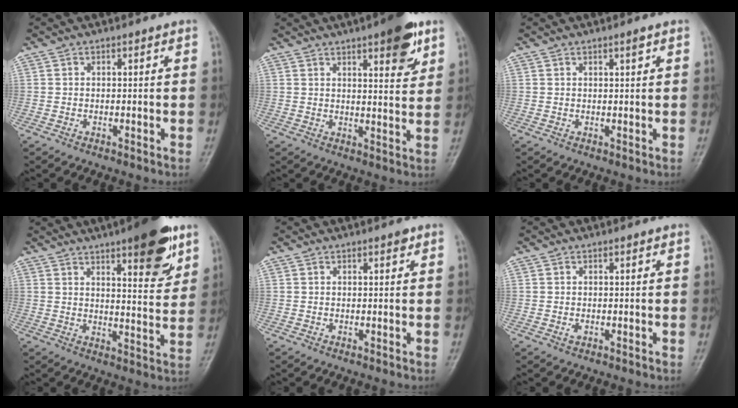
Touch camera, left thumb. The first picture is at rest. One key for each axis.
{"total": 9.1, "fx": 5.1, "fy": 2.6, "fz": 7.0, "tx": -0.078, "ty": -0.025, "tz": 0.066}
{"total": 1.2, "fx": 0.7, "fy": 0.2, "fz": 0.9, "tx": -0.014, "ty": -0.003, "tz": 0.012}
{"total": 13.1, "fx": 7.8, "fy": 3.7, "fz": 9.8, "tx": -0.107, "ty": -0.041, "tz": 0.106}
{"total": 1.1, "fx": 0.7, "fy": 0.4, "fz": 0.7, "tx": -0.007, "ty": -0.002, "tz": 0.008}
{"total": 1.0, "fx": 0.1, "fy": 0.6, "fz": 0.8, "tx": -0.010, "ty": -0.001, "tz": 0.003}